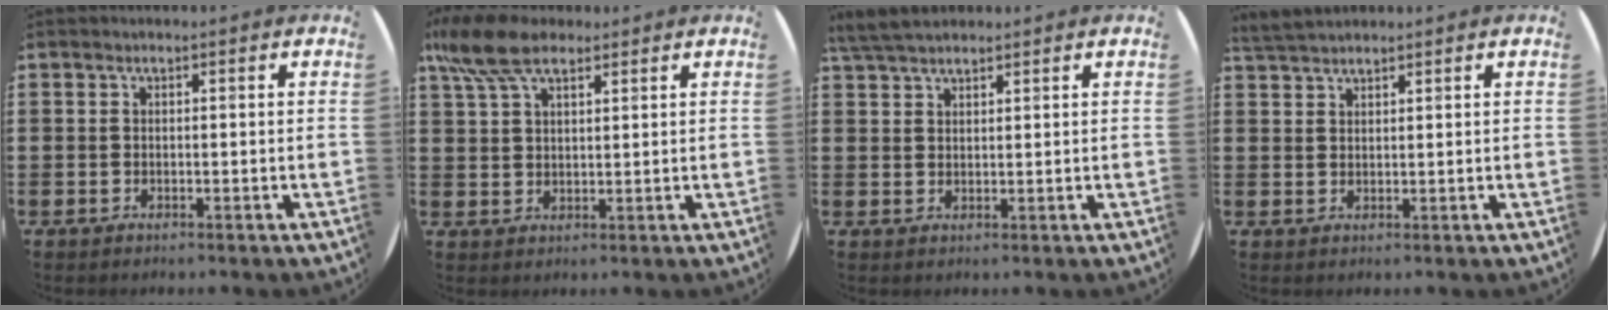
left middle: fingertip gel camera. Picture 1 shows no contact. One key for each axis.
{"total": 7.4, "fx": 5.3, "fy": 3.0, "fz": 4.2, "tx": -0.096, "ty": -0.002, "tz": 0.099}
{"total": 4.1, "fx": 3.6, "fy": 1.0, "fz": 1.6, "tx": -0.040, "ty": 0.001, "tz": 0.069}
{"total": 2.6, "fx": 2.6, "fy": 0.4, "fz": 0.5, "tx": -0.016, "ty": 0.001, "tz": 0.050}